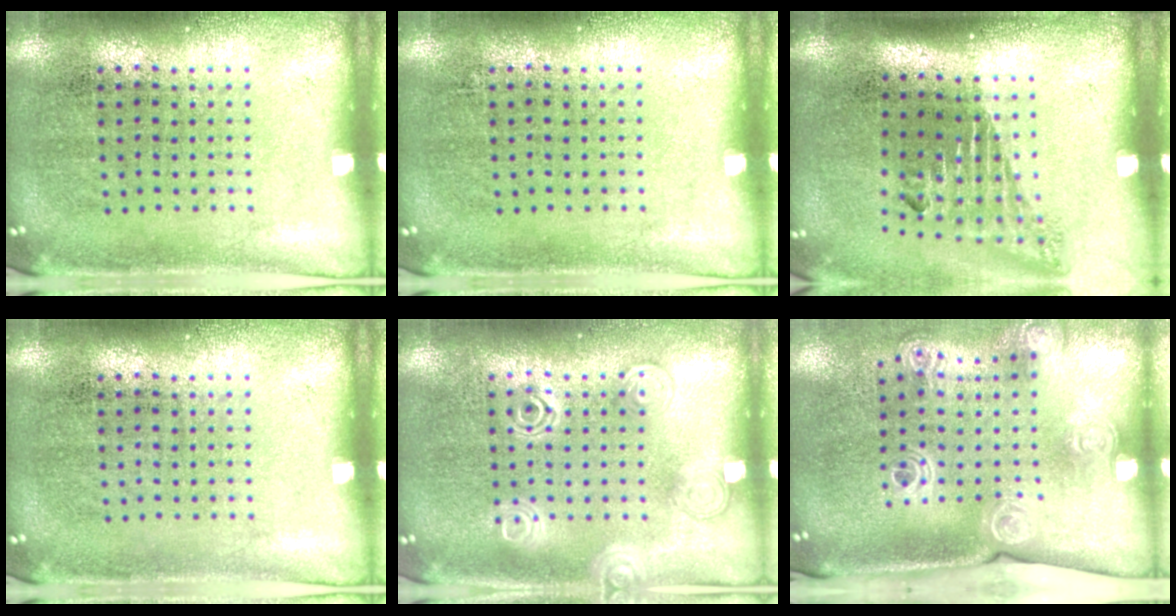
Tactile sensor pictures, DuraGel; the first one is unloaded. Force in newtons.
{"total": 0.0}
{"total": 1.7, "press": 1.1, "slide": 1.3}
{"total": 0.0}
{"total": 2.3, "press": 2.2, "slide": 0.3}
{"total": 2.1, "press": 1.5, "slide": 1.4}